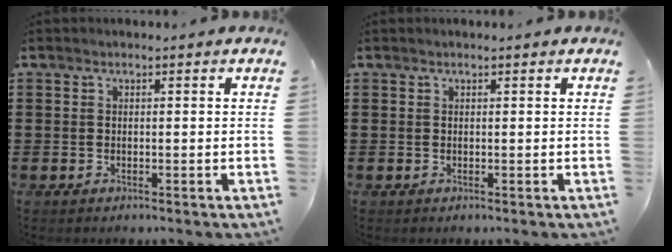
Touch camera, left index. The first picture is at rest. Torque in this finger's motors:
{"motor_torque": [2.14, 0.00, 0.01, 0.00]}